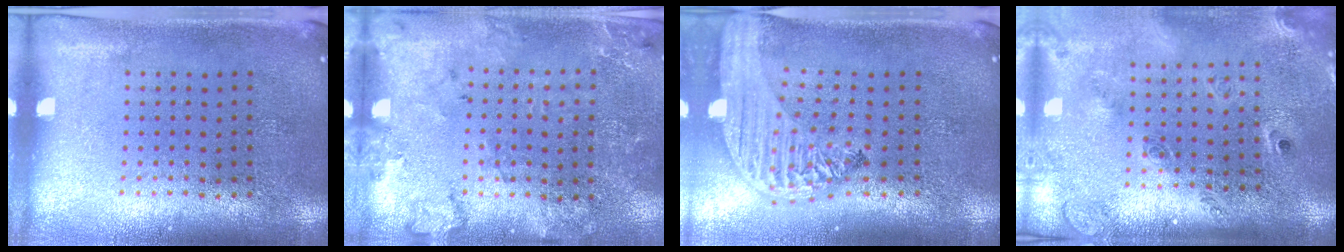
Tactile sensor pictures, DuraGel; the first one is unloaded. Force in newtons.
{"total": 1.8, "press": 1.7, "slide": 0.4}
{"total": 2.8, "press": 2.3, "slide": 1.6}
{"total": 2.6, "press": 1.8, "slide": 1.8}